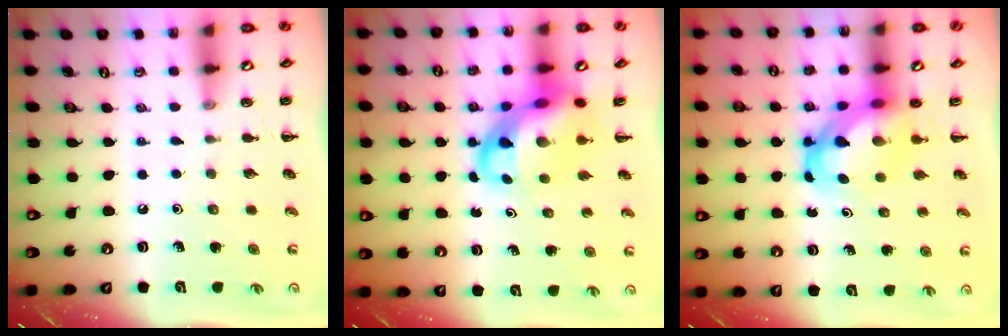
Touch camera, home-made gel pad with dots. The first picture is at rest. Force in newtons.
{"total": 10.7, "press": 10.3, "slide": 2.8}
{"total": 5.8, "press": 5.7, "slide": 1.4}